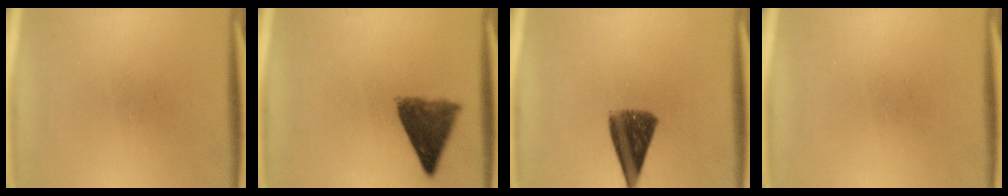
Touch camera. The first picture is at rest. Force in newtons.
{"total": 7.7}
{"total": 8.8}
{"total": 0.0}